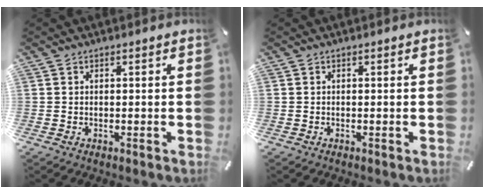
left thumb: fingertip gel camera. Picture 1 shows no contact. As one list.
[{"total": 0.0}]